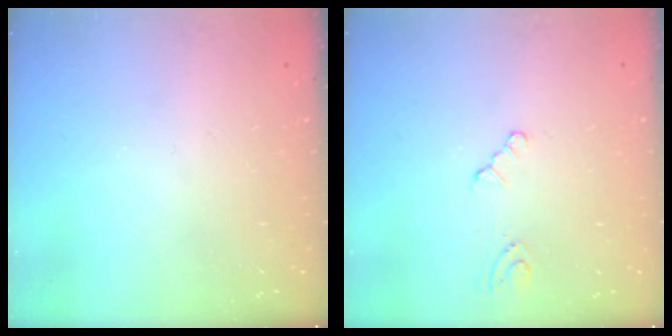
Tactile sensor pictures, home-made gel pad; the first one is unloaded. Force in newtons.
{"total": 2.1, "press": 2.1, "slide": 0.3}